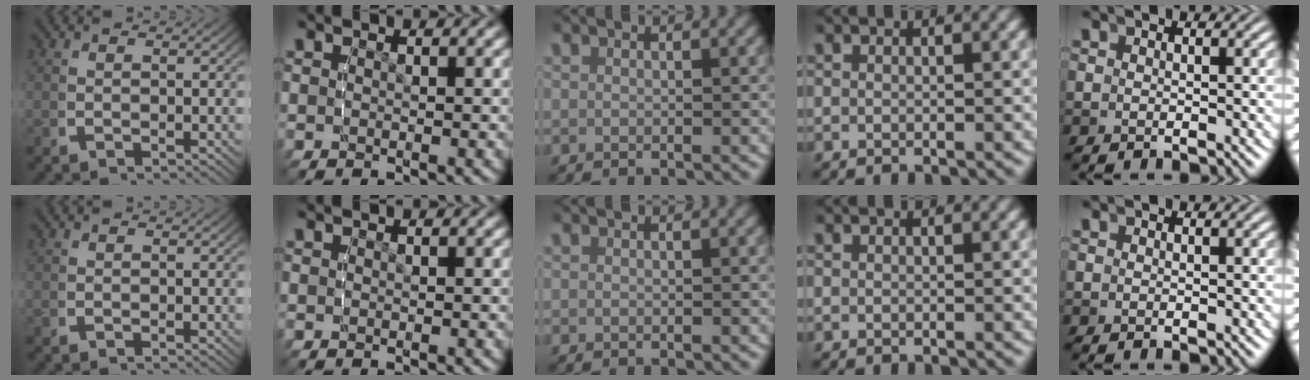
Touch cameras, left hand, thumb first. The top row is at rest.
{}